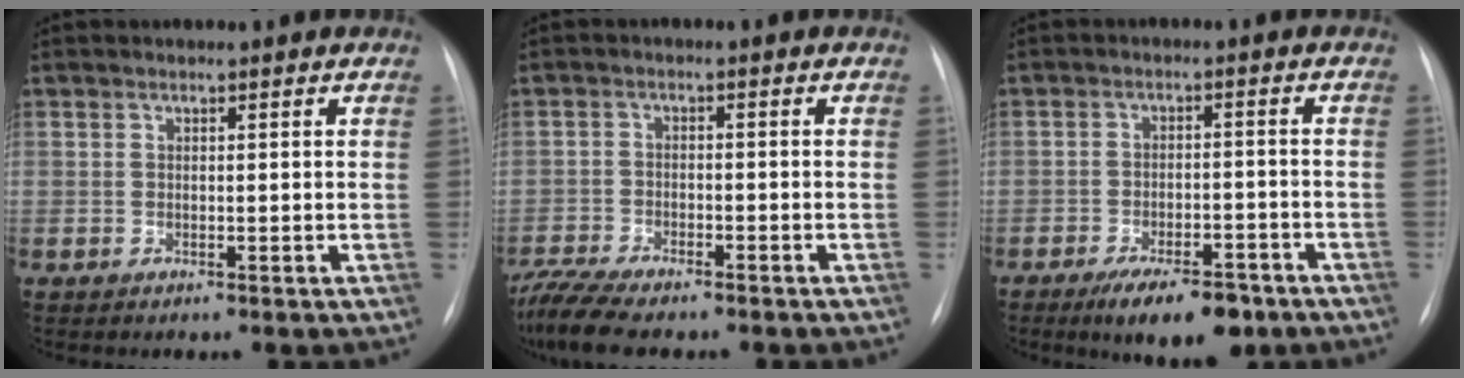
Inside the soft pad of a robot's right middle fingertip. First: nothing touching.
{"total": 9.1, "force": [-7.6, 1.9, 4.5], "torque": [-0.085, -0.012, -0.129]}
{"total": 9.2, "force": [-6.4, 3.4, 5.7], "torque": [-0.081, -0.003, -0.097]}